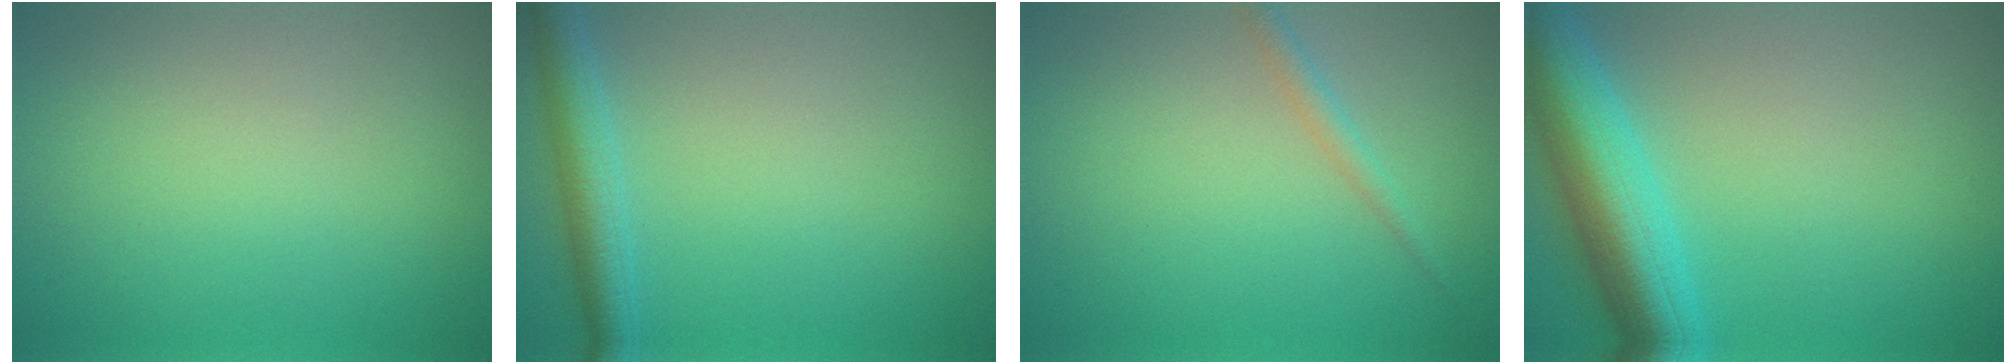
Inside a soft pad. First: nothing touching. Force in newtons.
{"total": 3.4, "press": 3.3, "slide": 0.1}
{"total": 1.4, "press": 1.4, "slide": 0.0}
{"total": 8.3, "press": 8.2, "slide": 0.4}